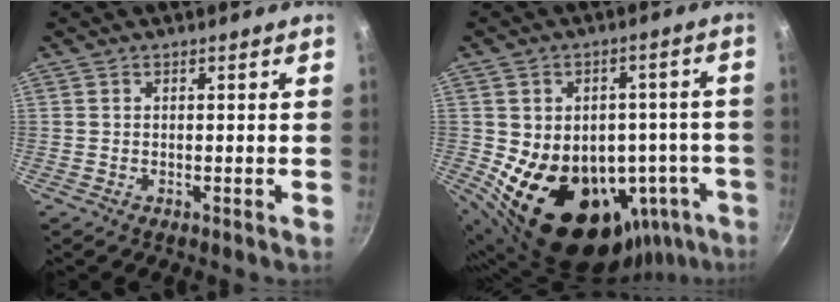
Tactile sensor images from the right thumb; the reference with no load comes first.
{"total": 23.7, "force": [-7.2, 16.8, 15.0], "torque": [-0.174, 0.019, -0.079]}